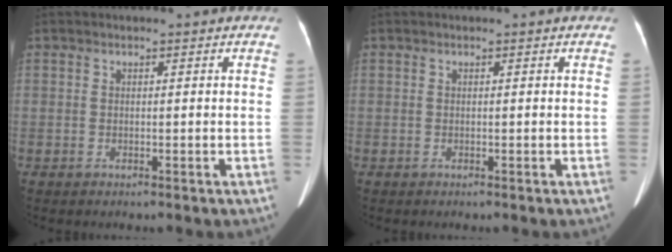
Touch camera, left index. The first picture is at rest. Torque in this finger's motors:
{"motor_torque": [0.00, 0.00, 0.05, 0.00]}